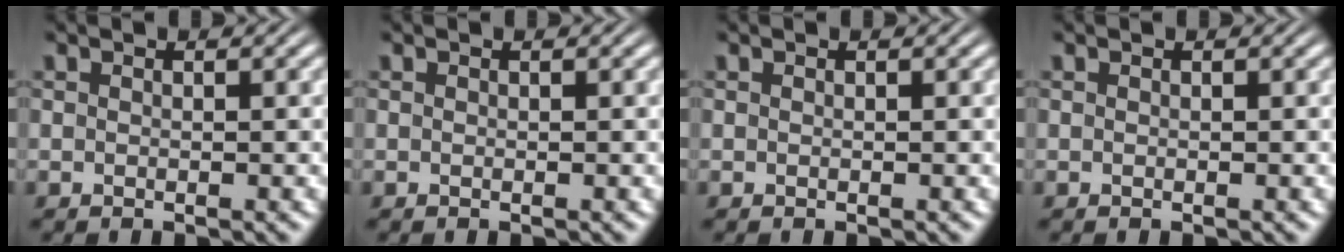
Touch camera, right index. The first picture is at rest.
{"total": 0.0}
{"total": 0.0}
{"total": 0.0}